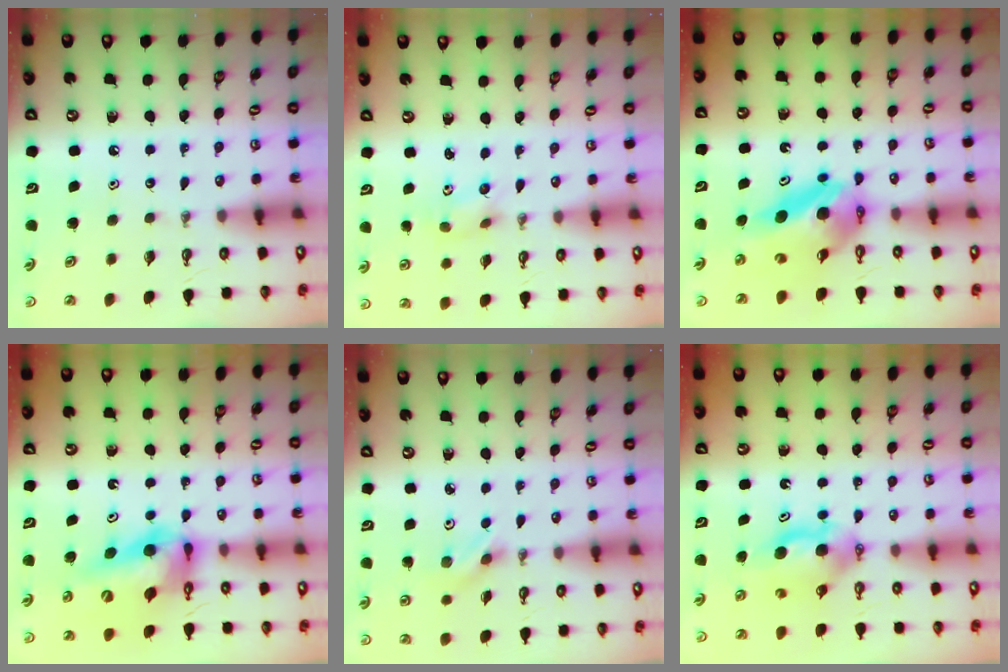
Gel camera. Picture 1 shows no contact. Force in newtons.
{"total": 3.8, "press": 3.4, "slide": 1.7}
{"total": 9.6, "press": 9.5, "slide": 0.9}
{"total": 12.9, "press": 12.8, "slide": 1.1}
{"total": 2.2, "press": 2.1, "slide": 0.7}
{"total": 5.9, "press": 5.8, "slide": 1.1}